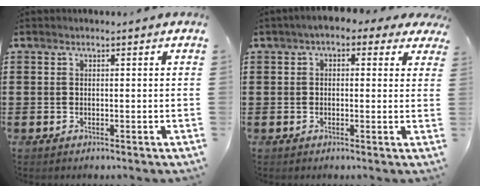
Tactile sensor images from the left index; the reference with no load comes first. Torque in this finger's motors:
{"motor_torque": [2.14, 0.00, 1.05, 0.10]}